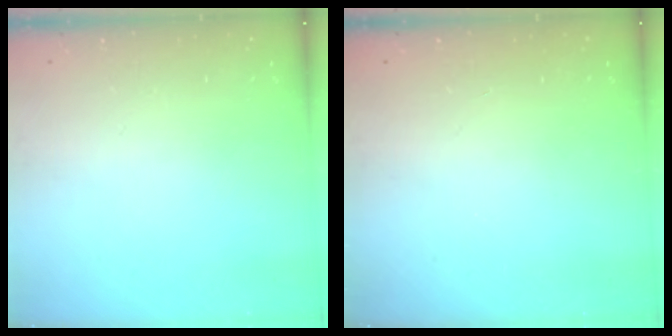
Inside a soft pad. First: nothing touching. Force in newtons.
{"total": 0.0}